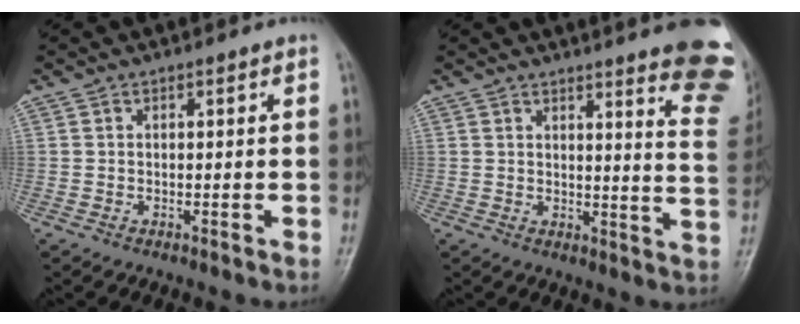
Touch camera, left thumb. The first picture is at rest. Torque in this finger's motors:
{"motor_torque": [2.02, 0.99, 1.09, -1.38, 0.09]}